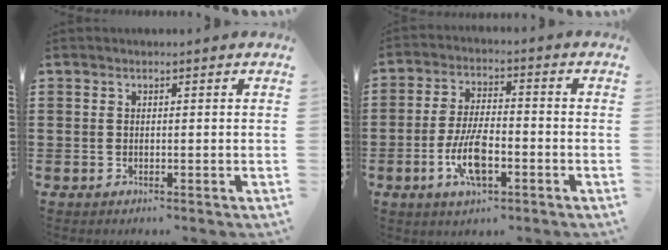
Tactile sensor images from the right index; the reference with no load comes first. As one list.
[{"total": 8.1, "force": [-2.9, 3.3, 6.8], "torque": [-0.152, -0.006, -0.057]}]